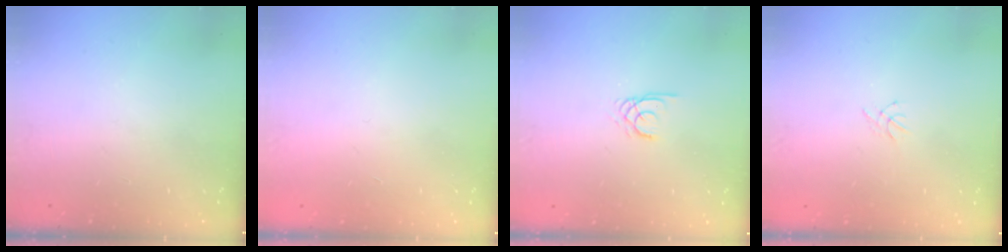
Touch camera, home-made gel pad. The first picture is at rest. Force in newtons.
{"total": 0.8, "press": 0.8, "slide": 0.2}
{"total": 1.7, "press": 1.7, "slide": 0.2}
{"total": 0.5, "press": 0.4, "slide": 0.3}